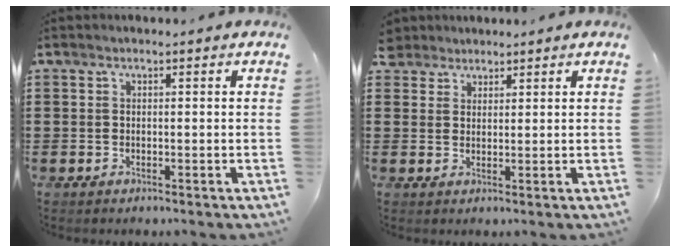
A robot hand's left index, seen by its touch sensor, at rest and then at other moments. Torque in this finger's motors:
{"motor_torque": [-0.02, -0.01, 0.00, -0.05]}